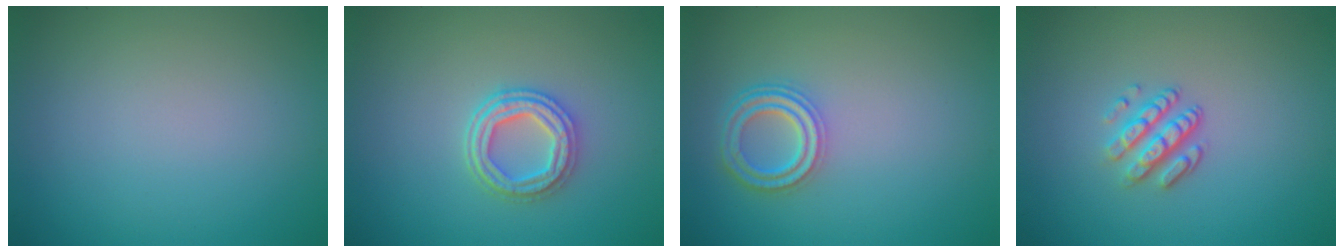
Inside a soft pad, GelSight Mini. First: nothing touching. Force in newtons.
{"total": 3.5, "press": 3.1, "slide": 1.7}
{"total": 3.6, "press": 2.9, "slide": 2.2}
{"total": 3.1, "press": 2.3, "slide": 2.0}